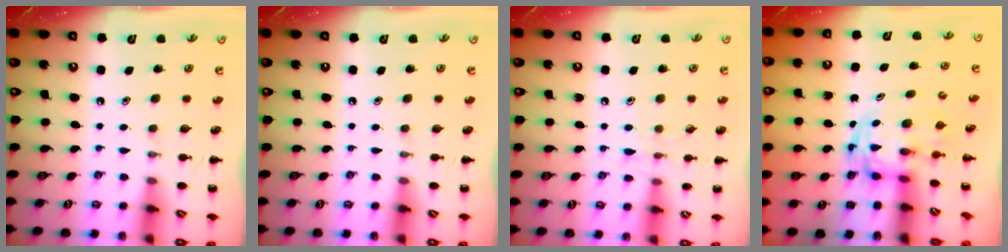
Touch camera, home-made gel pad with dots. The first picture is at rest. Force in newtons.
{"total": 0.0}
{"total": 6.0, "press": 5.6, "slide": 2.1}
{"total": 2.9, "press": 2.9, "slide": 0.5}